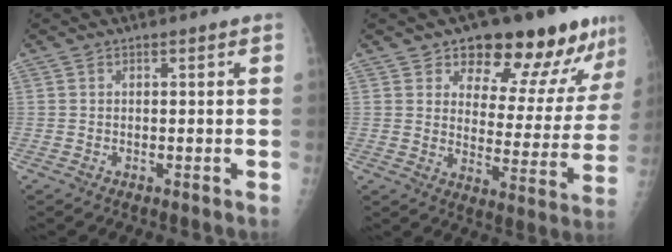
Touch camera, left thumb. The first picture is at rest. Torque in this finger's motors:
{"motor_torque": [0.27, 0.35, -0.20, -0.32, 0.09]}